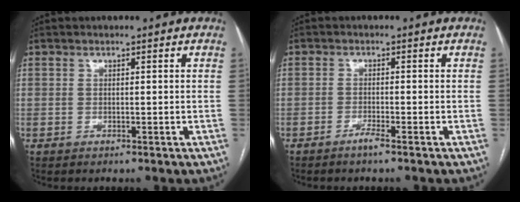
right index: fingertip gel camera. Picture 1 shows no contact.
{"total": 1.7, "force": [-1.4, -0.3, 1.0], "torque": [-0.026, -0.003, -0.028]}